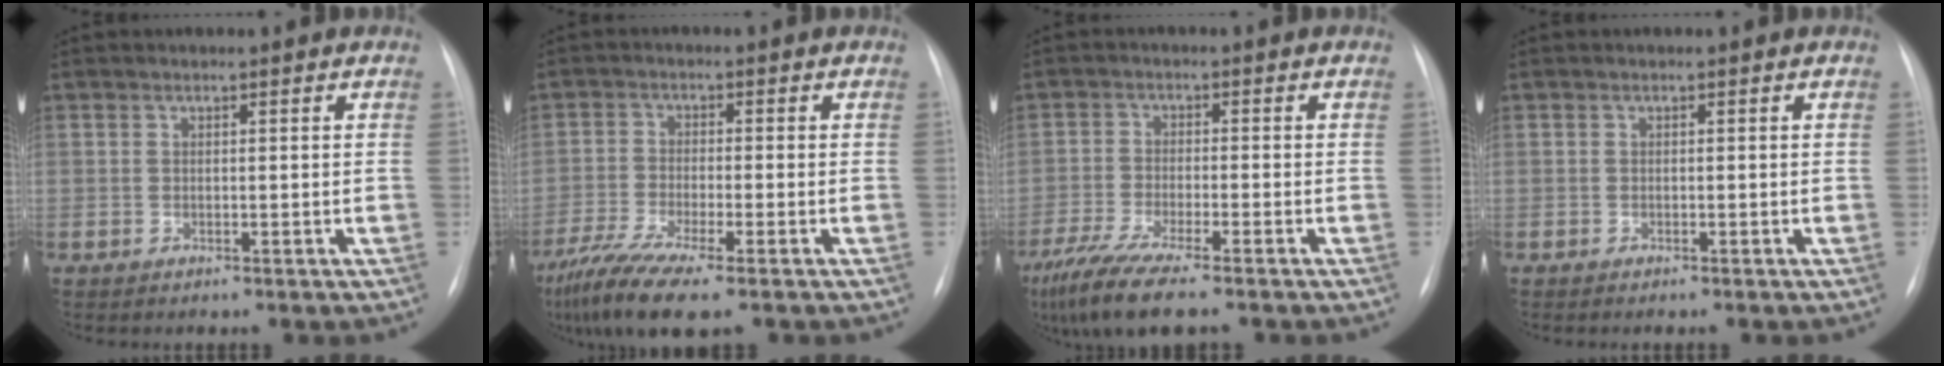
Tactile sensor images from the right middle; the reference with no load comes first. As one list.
[{"total": 10.0, "force": [-7.1, 0.7, 7.0], "torque": [-0.137, -0.023, -0.125]}, {"total": 11.2, "force": [-8.8, 0.7, 6.9], "torque": [-0.129, -0.028, -0.151]}, {"total": 0.9, "force": [-0.8, -0.1, 0.5], "torque": [-0.006, -0.002, -0.008]}]